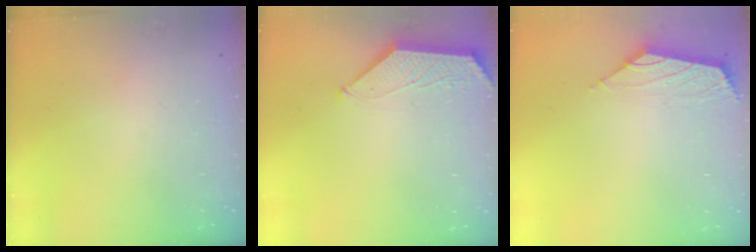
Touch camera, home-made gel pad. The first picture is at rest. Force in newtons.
{"total": 1.6, "press": 1.5, "slide": 0.4}
{"total": 1.6, "press": 1.5, "slide": 0.6}